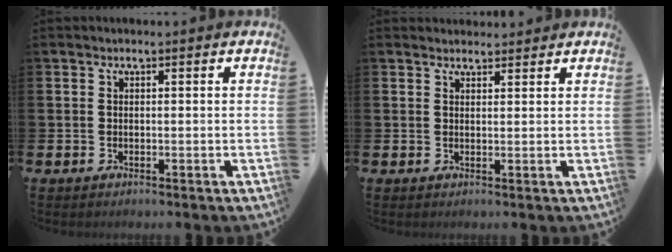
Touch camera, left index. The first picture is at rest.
{"total": 1.8, "force": [1.7, 0.5, -0.1], "torque": [0.007, -0.006, 0.031]}